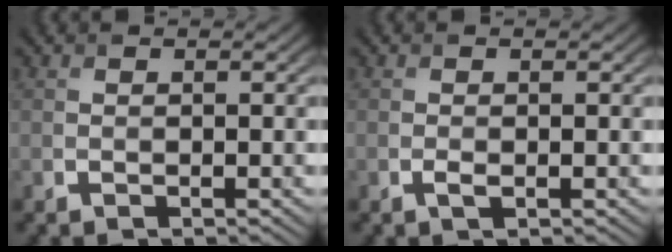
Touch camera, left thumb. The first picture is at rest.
{"total": 0.8, "force": [-0.3, 0.3, 0.7], "torque": [-0.018, -0.003, -0.004]}